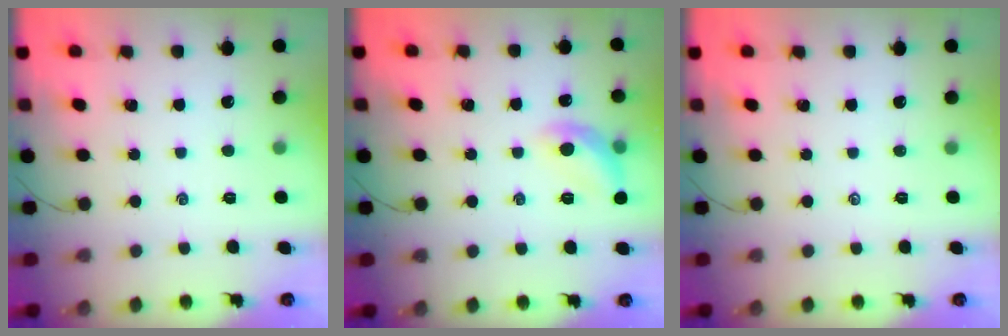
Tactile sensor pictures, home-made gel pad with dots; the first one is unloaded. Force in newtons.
{"total": 9.9, "press": 9.9, "slide": 0.2}
{"total": 0.0}